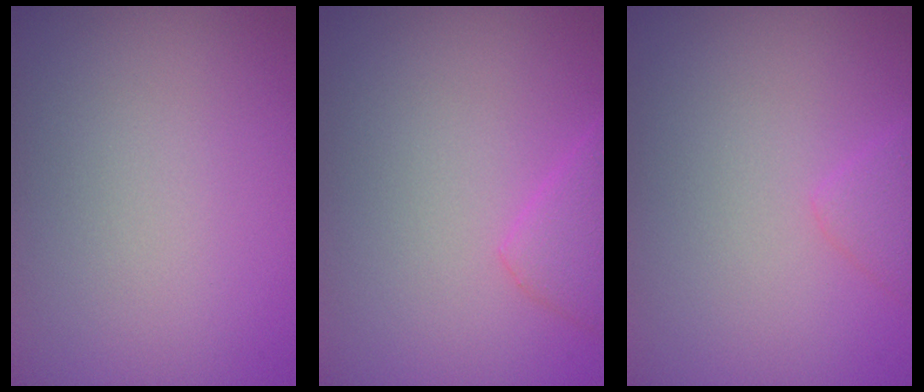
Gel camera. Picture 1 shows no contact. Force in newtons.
{"total": 2.4, "press": 2.4, "slide": 0.2}
{"total": 1.5, "press": 1.5, "slide": 0.1}